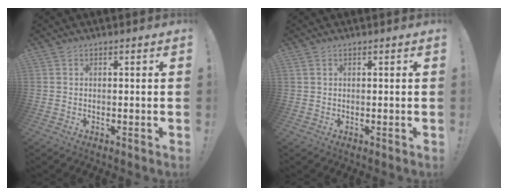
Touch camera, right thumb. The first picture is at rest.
{"total": 0.9, "force": [0.7, 0.4, 0.3], "torque": [-0.006, 0.000, 0.014]}